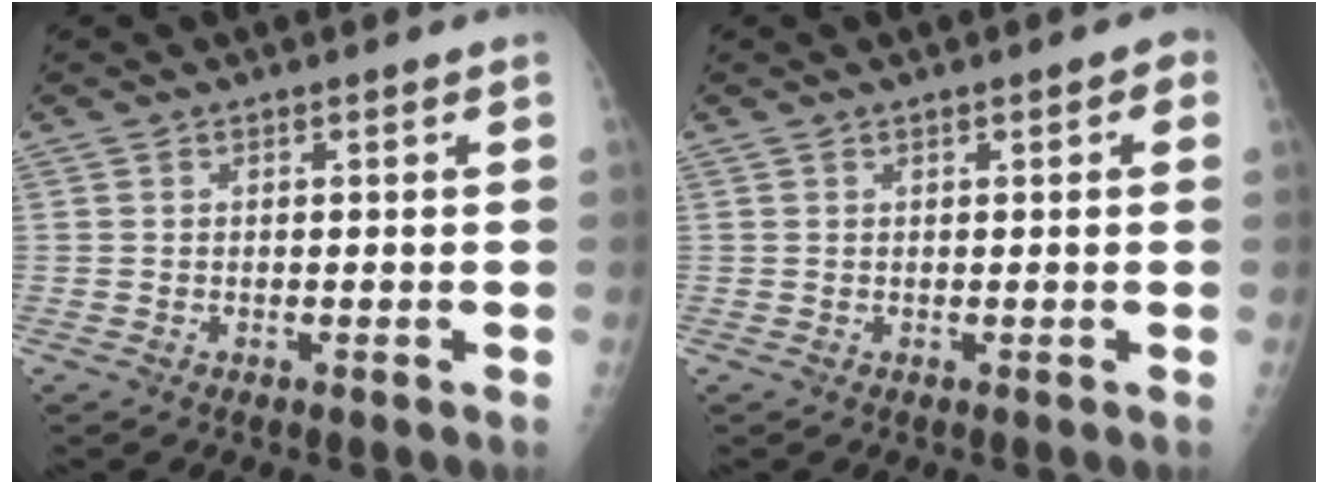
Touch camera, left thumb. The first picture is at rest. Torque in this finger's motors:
{"motor_torque": [-0.42, -0.17, -0.19, -0.16, -0.02]}